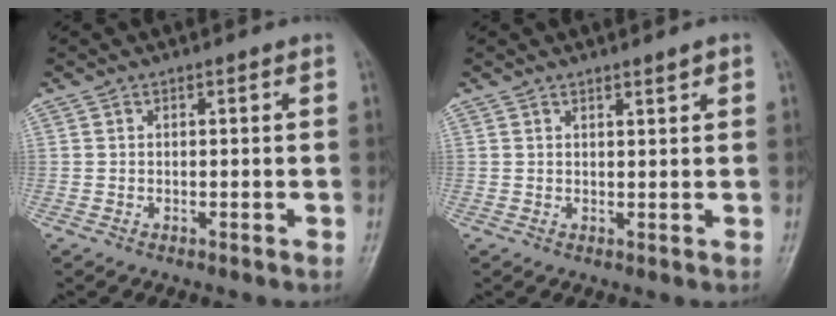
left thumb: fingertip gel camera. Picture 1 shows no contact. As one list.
[{"total": 1.4, "force": [1.0, 0.1, 0.9], "torque": [-0.011, -0.008, 0.017]}]